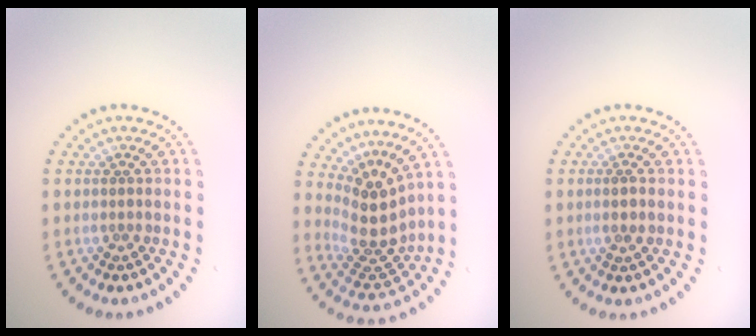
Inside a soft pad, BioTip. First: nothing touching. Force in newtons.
{"total": 4.1, "press": 2.9, "slide": 3.0}
{"total": 0.8, "press": 0.7, "slide": 0.5}